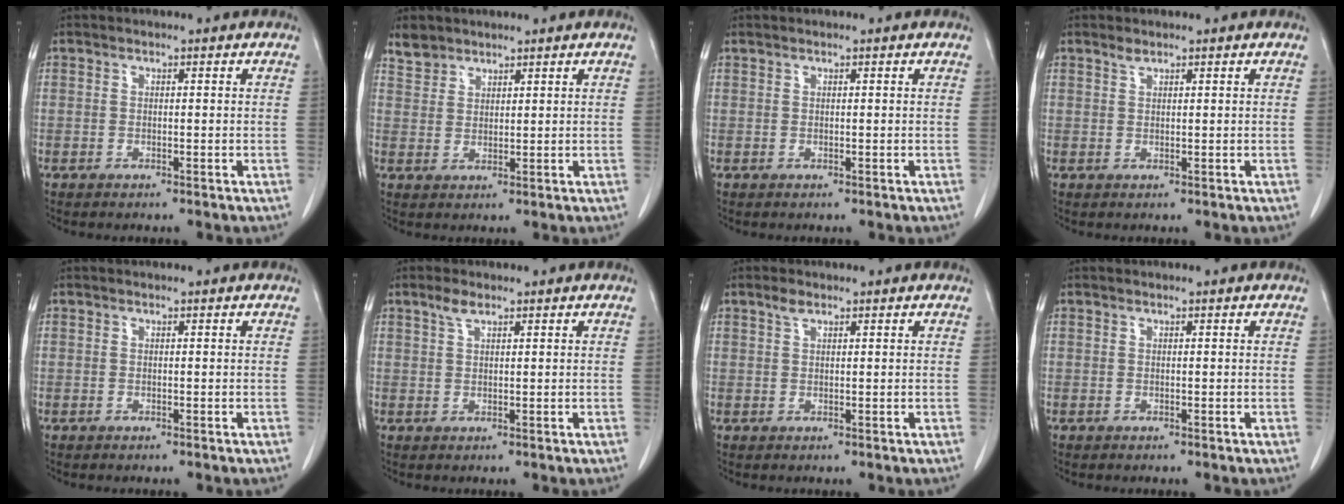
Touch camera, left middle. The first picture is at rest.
{"total": 3.2, "force": [2.8, 1.6, 0.2], "torque": [-0.004, 0.008, 0.054]}
{"total": 0.0}
{"total": 0.8, "force": [0.7, 0.2, 0.3], "torque": [-0.010, 0.000, 0.016]}
{"total": 0.0}
{"total": 2.0, "force": [1.4, 0.6, 1.3], "torque": [-0.030, 0.006, 0.029]}
{"total": 1.4, "force": [1.0, 0.5, 0.8], "torque": [-0.018, 0.005, 0.020]}
{"total": 0.0}